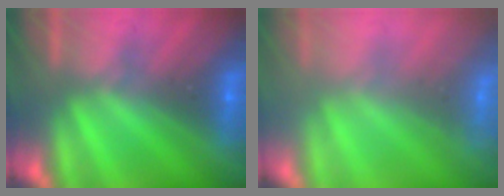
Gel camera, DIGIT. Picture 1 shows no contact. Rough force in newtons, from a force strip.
{"total": 9.3}